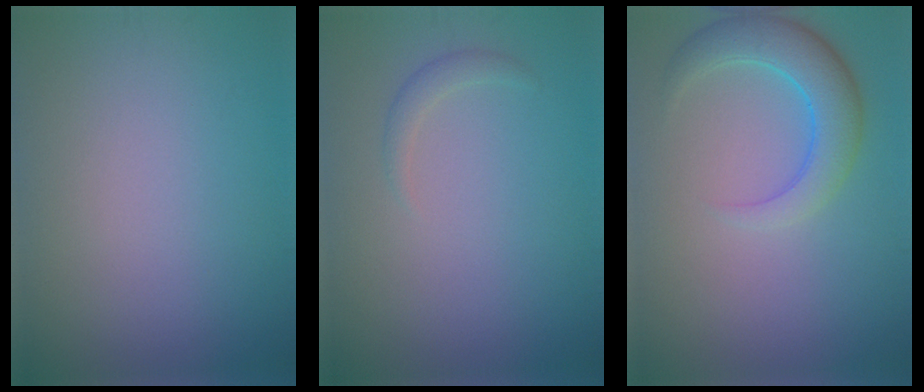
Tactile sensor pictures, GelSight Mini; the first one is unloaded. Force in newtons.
{"total": 1.1, "press": 1.1, "slide": 0.0}
{"total": 4.6, "press": 4.6, "slide": 0.2}